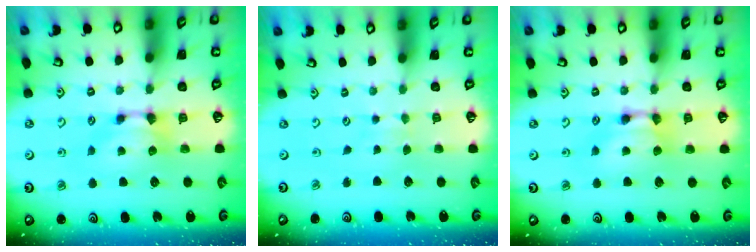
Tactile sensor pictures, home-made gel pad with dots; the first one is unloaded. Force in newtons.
{"total": 3.7, "press": 3.7, "slide": 0.1}
{"total": 1.9, "press": 1.9, "slide": 0.1}